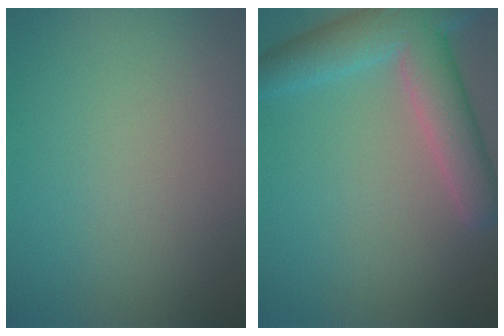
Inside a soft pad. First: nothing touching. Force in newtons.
{"total": 6.6, "press": 6.6, "slide": 0.5}